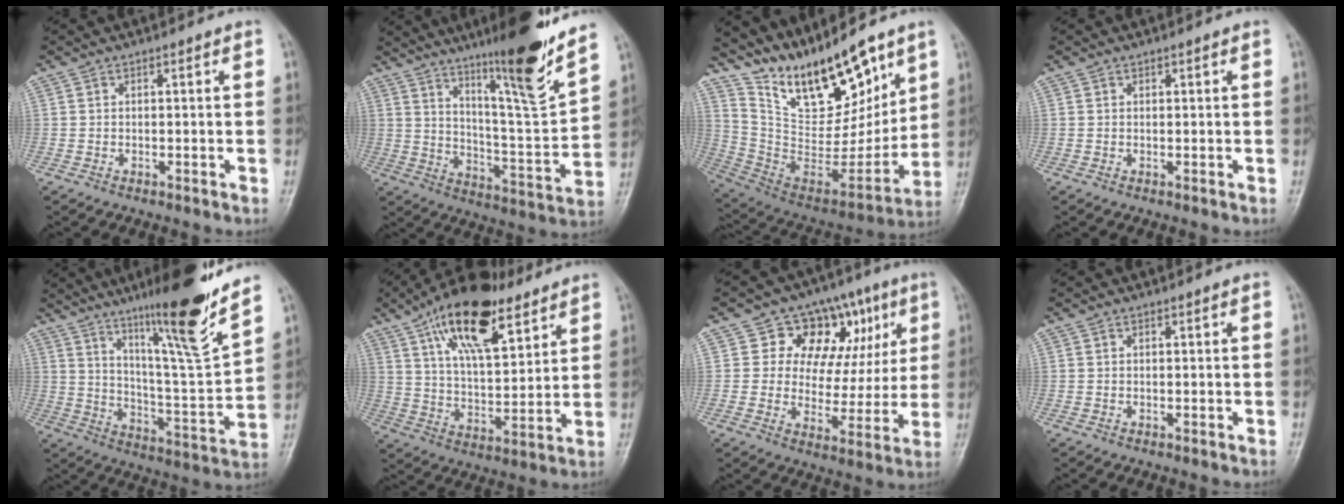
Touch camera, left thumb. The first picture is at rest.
{"total": 18.1, "force": [12.8, 0.9, 12.8], "torque": [-0.176, -0.083, 0.211]}
{"total": 21.0, "force": [15.3, 8.0, 12.0], "torque": [-0.147, -0.085, 0.284]}
{"total": 0.0}
{"total": 19.9, "force": [13.8, 0.8, 14.3], "torque": [-0.196, -0.083, 0.227]}
{"total": 20.1, "force": [11.7, 8.5, 14.0], "torque": [-0.213, -0.041, 0.203]}
{"total": 16.0, "force": [6.2, 11.7, 9.0], "torque": [-0.057, 0.001, 0.094]}
{"total": 0.0}